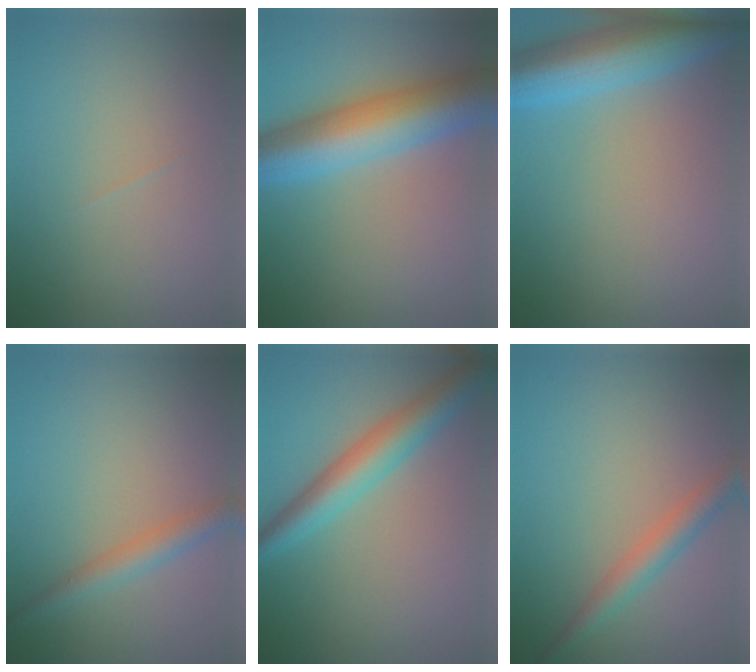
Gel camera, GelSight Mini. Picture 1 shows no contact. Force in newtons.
{"total": 9.3, "press": 9.3, "slide": 0.1}
{"total": 8.4, "press": 8.4, "slide": 0.4}
{"total": 2.4, "press": 2.4, "slide": 0.1}
{"total": 5.0, "press": 5.0, "slide": 0.1}
{"total": 2.9, "press": 2.9, "slide": 0.1}